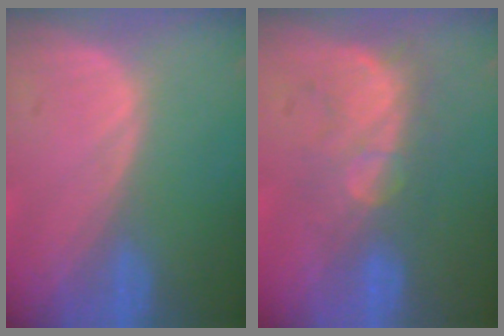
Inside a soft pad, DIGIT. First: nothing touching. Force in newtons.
{"total": 7.6, "press": 7.2, "slide": 2.3}